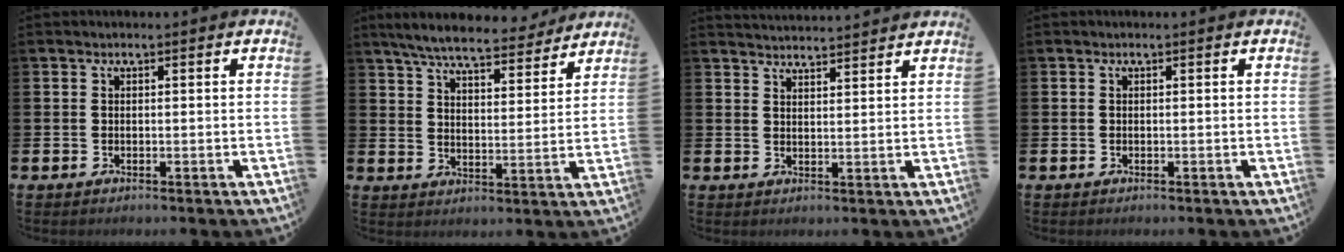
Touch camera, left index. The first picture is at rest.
{"total": 7.2, "force": [6.7, 1.3, 2.4], "torque": [-0.067, -0.037, 0.114]}
{"total": 3.4, "force": [3.3, -0.1, -0.2], "torque": [0.001, -0.022, 0.060]}
{"total": 0.0}